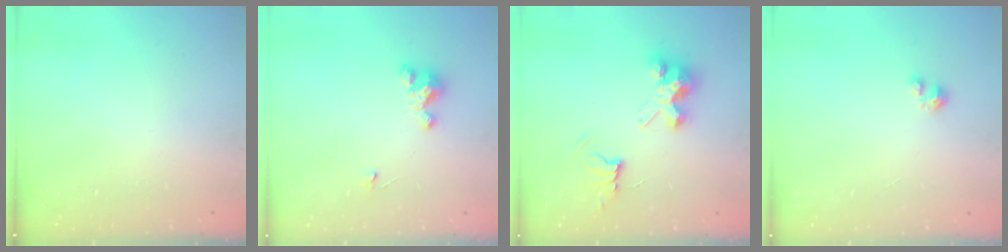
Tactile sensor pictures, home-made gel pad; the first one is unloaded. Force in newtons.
{"total": 3.4, "press": 3.4, "slide": 0.1}
{"total": 8.9, "press": 8.8, "slide": 0.7}
{"total": 1.6, "press": 1.6, "slide": 0.2}